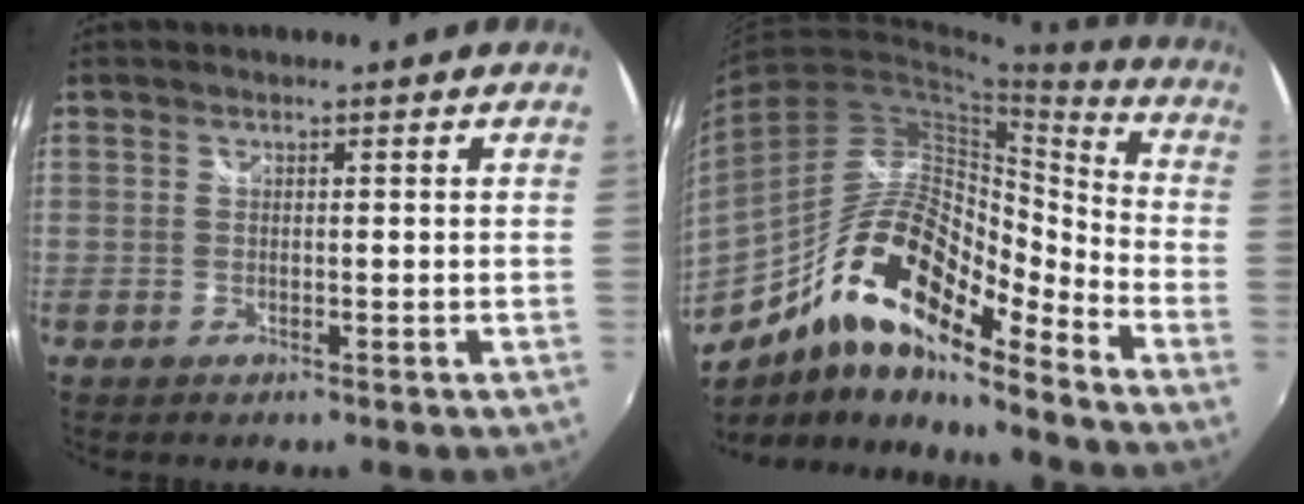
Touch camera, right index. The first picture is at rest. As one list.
[{"total": 19.3, "force": [-11.9, 5.8, 14.0], "torque": [-0.243, -0.002, -0.231]}]